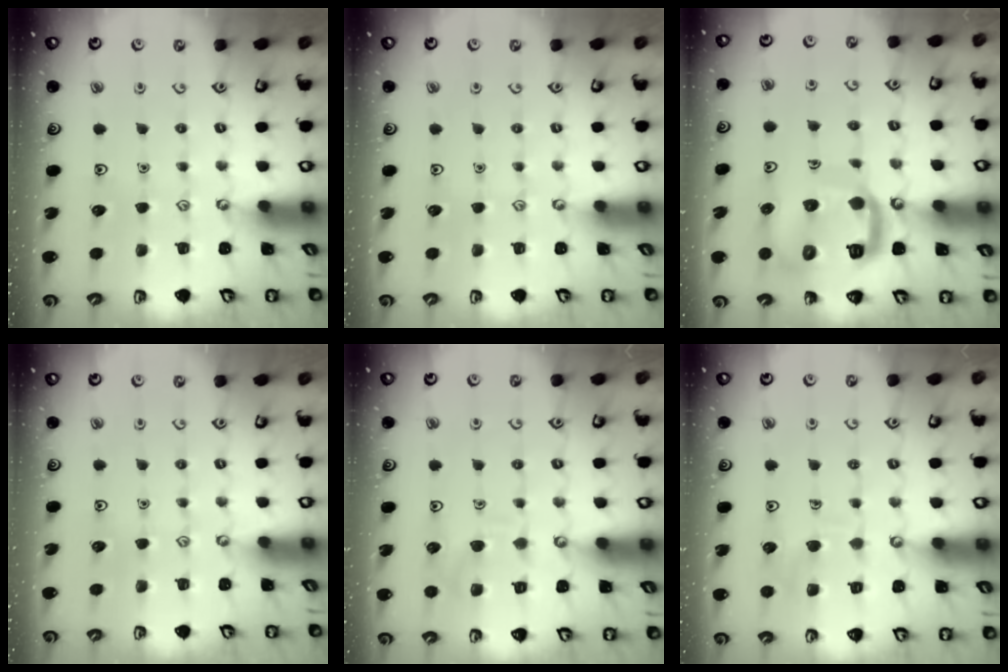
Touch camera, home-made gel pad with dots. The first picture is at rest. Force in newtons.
{"total": 0.0}
{"total": 15.1, "press": 15.0, "slide": 1.8}
{"total": 0.0}
{"total": 7.7, "press": 7.6, "slide": 0.7}
{"total": 7.3, "press": 7.3, "slide": 0.7}